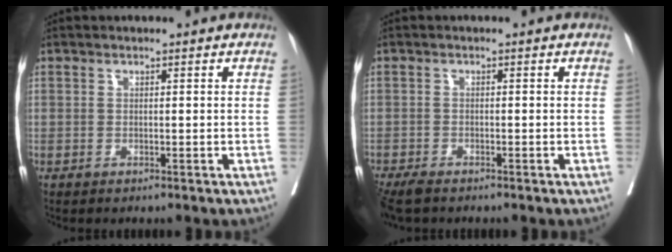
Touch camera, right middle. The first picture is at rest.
{"total": 4.6, "force": [-3.8, 1.2, 2.2], "torque": [-0.039, -0.012, -0.066]}